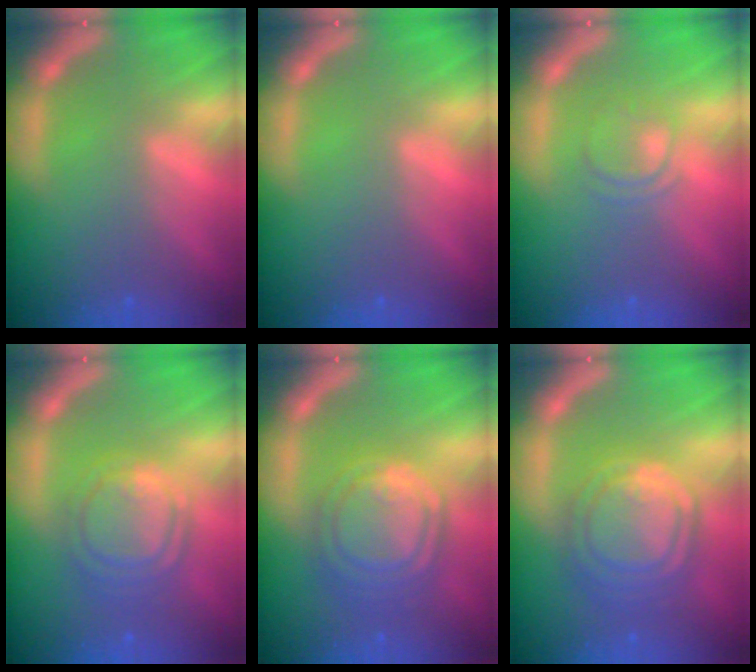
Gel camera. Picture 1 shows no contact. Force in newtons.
{"total": 0.0}
{"total": 2.4}
{"total": 6.5}
{"total": 8.6}
{"total": 9.1}